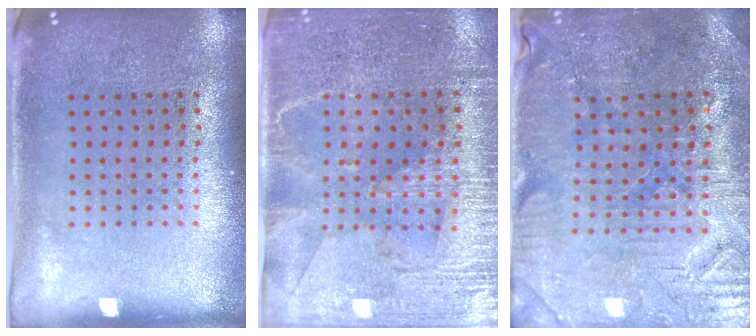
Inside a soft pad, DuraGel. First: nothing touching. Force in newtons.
{"total": 3.3, "press": 3.0, "slide": 1.4}
{"total": 1.7, "press": 1.6, "slide": 0.5}